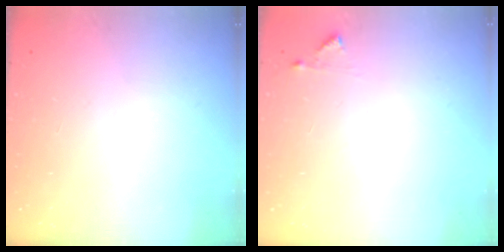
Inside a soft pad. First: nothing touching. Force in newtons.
{"total": 4.4, "press": 4.3, "slide": 0.4}